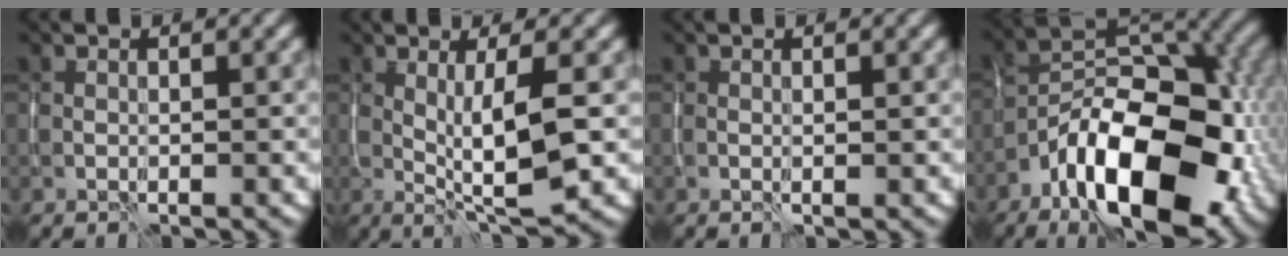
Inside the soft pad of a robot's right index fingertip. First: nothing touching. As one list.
[{"total": 5.6, "force": [-0.2, 1.2, 5.5], "torque": [-0.093, -0.011, 0.004]}, {"total": 0.0}, {"total": 14.1, "force": [-6.6, 6.8, 10.4], "torque": [-0.156, -0.003, -0.115]}]